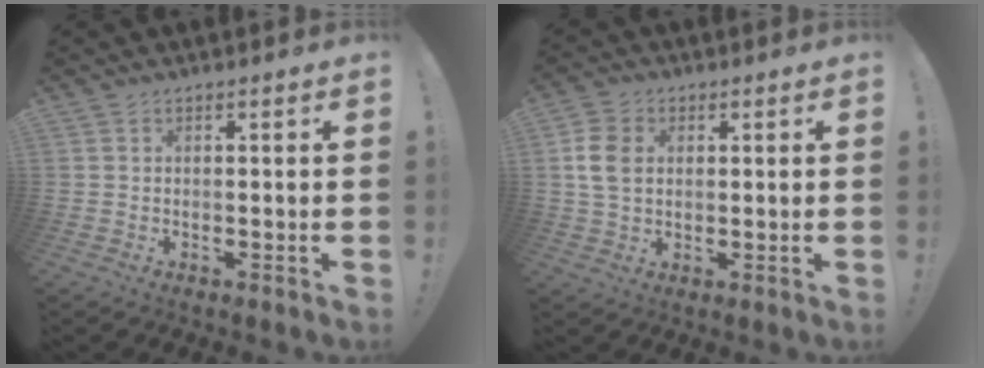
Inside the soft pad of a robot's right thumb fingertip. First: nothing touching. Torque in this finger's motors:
{"motor_torque": [-0.40, 0.26, -0.09, 0.04, 0.16]}